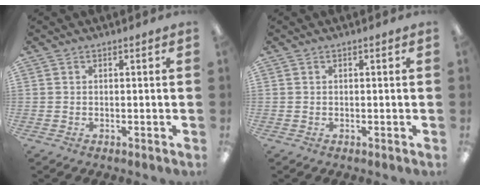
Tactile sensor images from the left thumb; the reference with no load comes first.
{"total": 0.0}